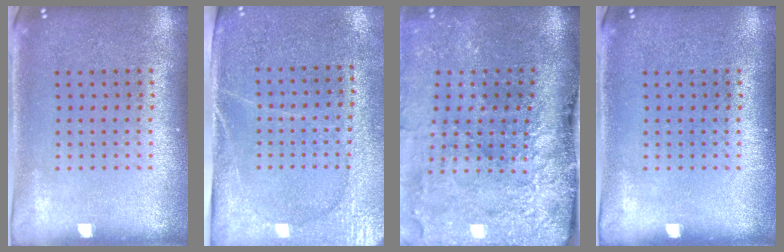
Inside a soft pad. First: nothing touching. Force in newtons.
{"total": 2.9, "press": 2.5, "slide": 1.4}
{"total": 4.9, "press": 3.8, "slide": 3.0}
{"total": 0.0}